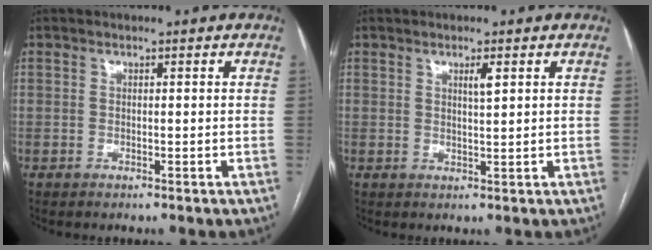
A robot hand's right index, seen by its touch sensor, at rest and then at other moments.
{"total": 1.8, "force": [0.9, 0.1, 1.5], "torque": [-0.029, -0.003, 0.014]}